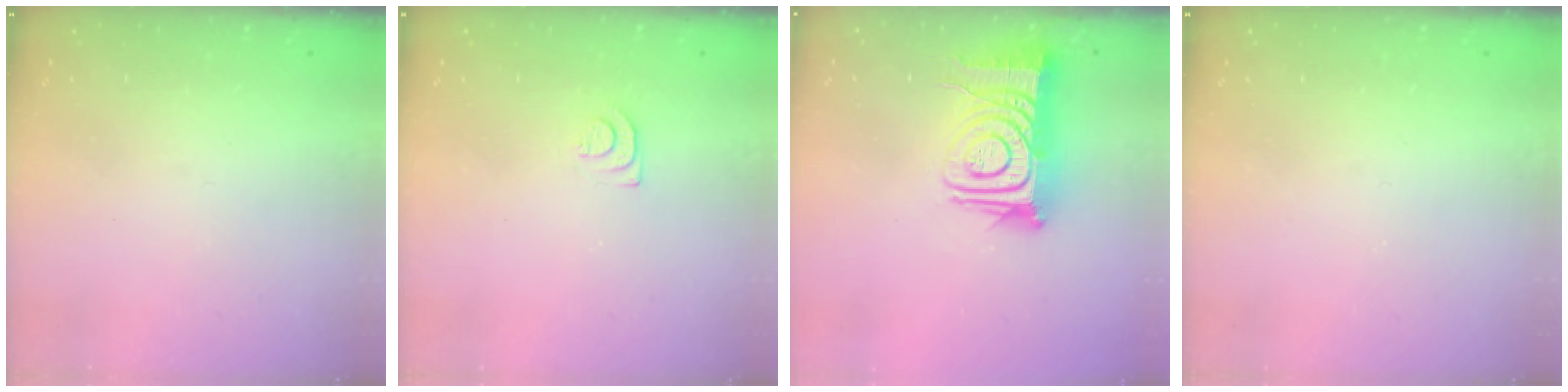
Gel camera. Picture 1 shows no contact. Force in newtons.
{"total": 7.4, "press": 7.4, "slide": 0.5}
{"total": 15.9, "press": 15.8, "slide": 1.6}
{"total": 2.2, "press": 2.1, "slide": 0.4}